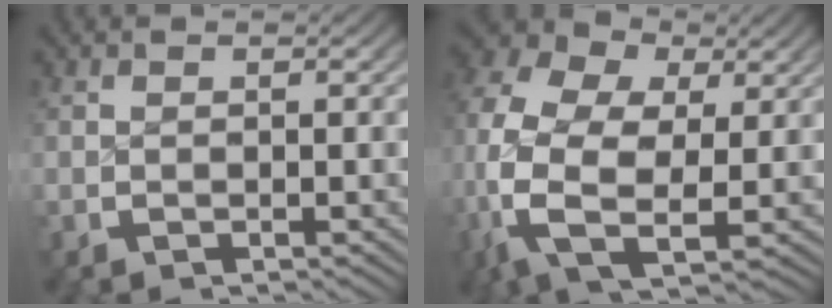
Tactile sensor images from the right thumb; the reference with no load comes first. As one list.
[{"total": 13.4, "force": [0.0, 9.6, 9.3], "torque": [-0.224, -0.049, 0.005]}]